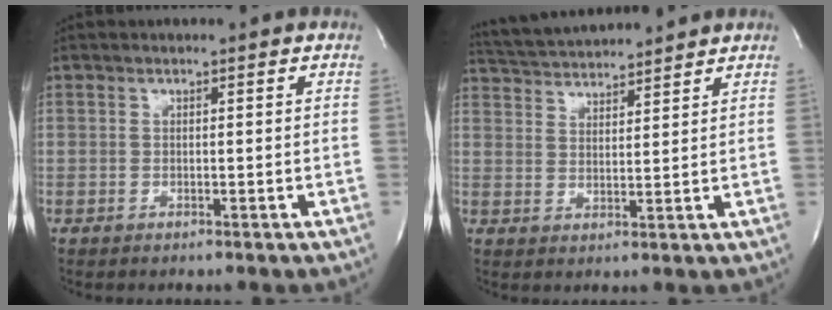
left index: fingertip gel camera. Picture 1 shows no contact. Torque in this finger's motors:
{"motor_torque": [0.02, -0.15, 0.12, 0.05]}